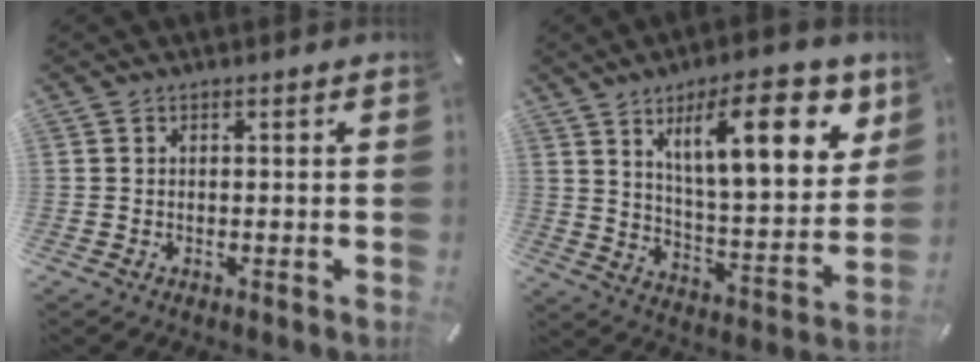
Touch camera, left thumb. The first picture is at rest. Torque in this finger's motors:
{"motor_torque": [2.56, 1.48, 1.99, -0.78, 0.23]}